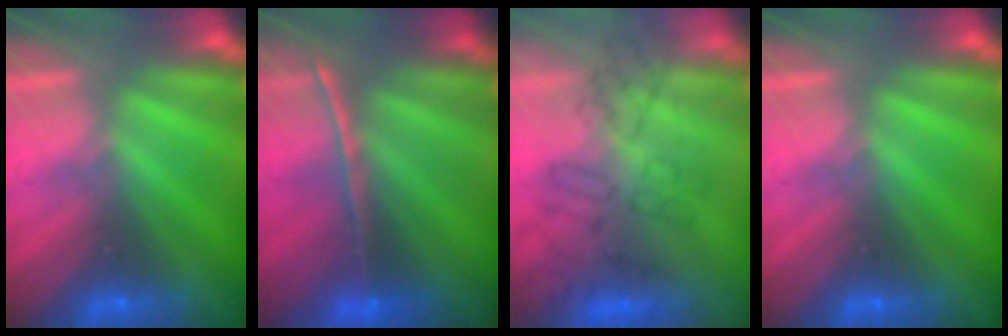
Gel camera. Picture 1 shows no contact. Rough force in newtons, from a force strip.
{"total": 1.6}
{"total": 4.5}
{"total": 0.0}